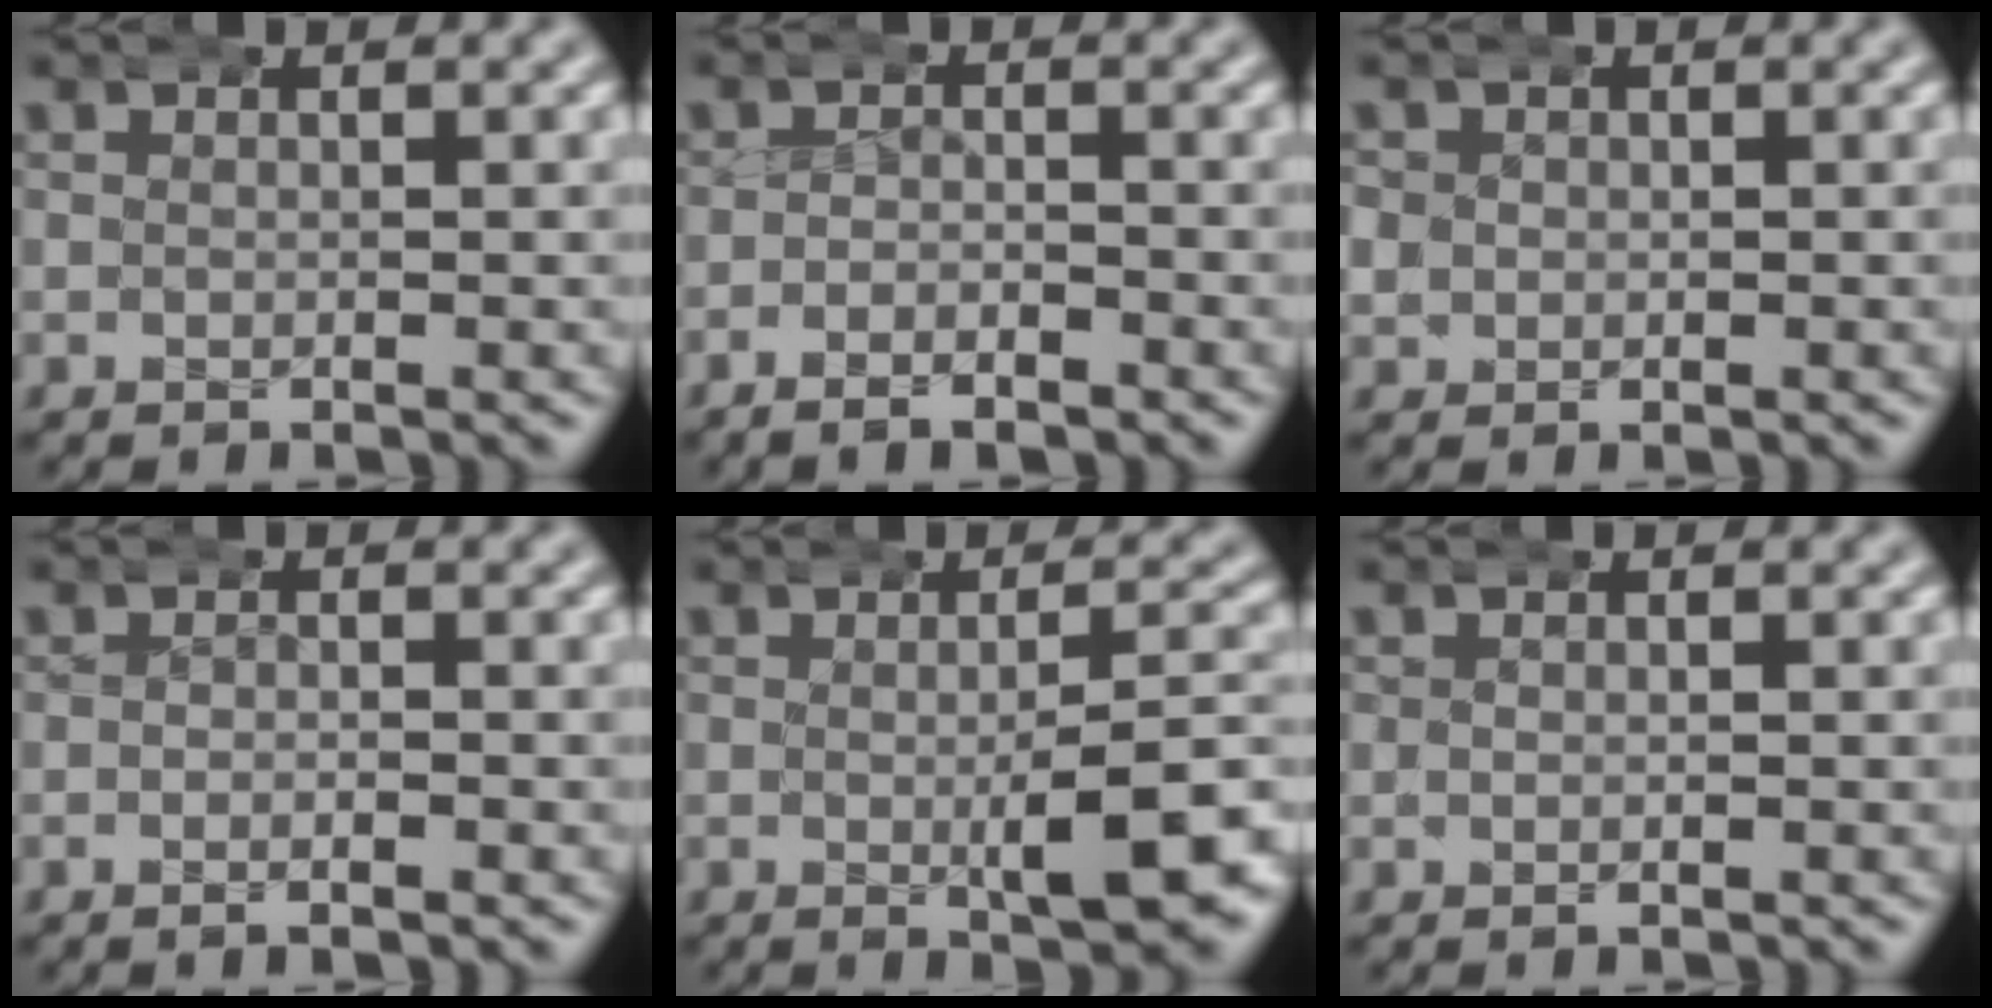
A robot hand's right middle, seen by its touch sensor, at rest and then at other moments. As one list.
[{"total": 2.6, "force": [-2.3, 1.0, 0.8], "torque": [-0.010, -0.007, -0.040]}, {"total": 1.9, "force": [0.3, 1.9, 0.4], "torque": [-0.029, -0.005, 0.007]}, {"total": 0.8, "force": [-0.6, 0.1, 0.6], "torque": [-0.013, 0.004, -0.015]}, {"total": 5.7, "force": [-1.0, 1.7, 5.4], "torque": [-0.066, -0.004, -0.013]}, {"total": 0.5, "force": [0.3, 0.4, -0.1], "torque": [-0.003, -0.003, 0.006]}]